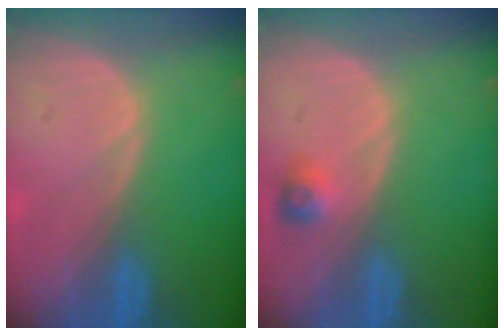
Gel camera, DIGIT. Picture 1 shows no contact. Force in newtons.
{"total": 2.5, "press": 2.3, "slide": 1.0}